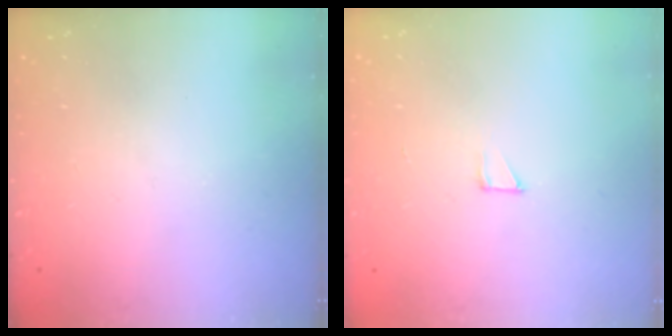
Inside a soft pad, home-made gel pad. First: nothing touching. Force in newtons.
{"total": 2.1, "press": 2.1, "slide": 0.1}